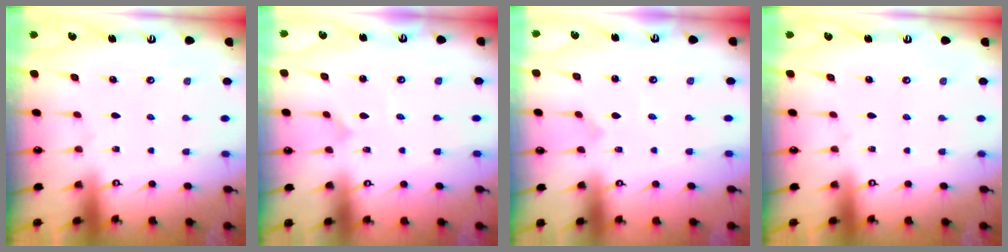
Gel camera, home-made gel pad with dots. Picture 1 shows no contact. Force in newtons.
{"total": 0.0}
{"total": 0.0}
{"total": 0.0}